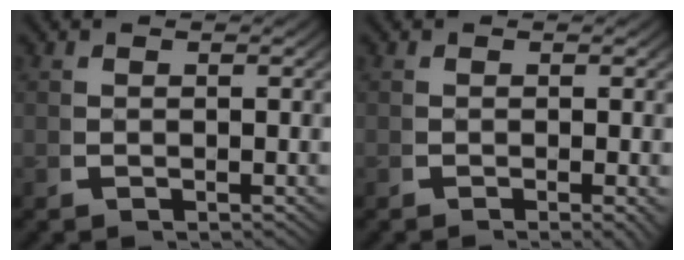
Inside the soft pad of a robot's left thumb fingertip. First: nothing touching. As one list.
[{"total": 1.2, "force": [-0.6, 0.2, 1.1], "torque": [-0.018, -0.003, -0.007]}]